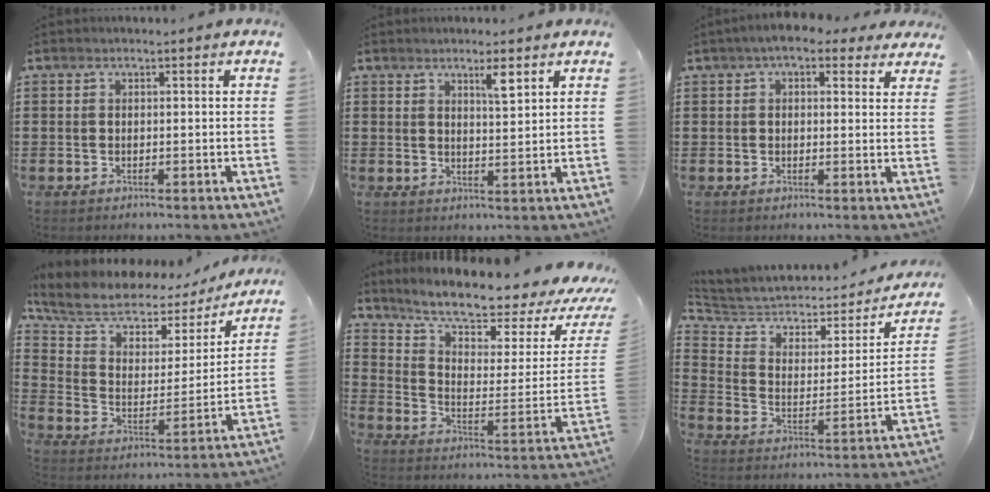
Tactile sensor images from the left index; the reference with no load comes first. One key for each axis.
{"total": 3.3, "fx": 2.3, "fy": 0.5, "fz": 2.4, "tx": -0.036, "ty": -0.005, "tz": 0.035}
{"total": 4.6, "fx": 3.3, "fy": 1.6, "fz": 2.7, "tx": -0.056, "ty": 0.001, "tz": 0.057}
{"total": 7.3, "fx": 5.5, "fy": 3.7, "fz": 3.1, "tx": -0.094, "ty": -0.033, "tz": 0.093}
{"total": 7.3, "fx": 6.2, "fy": 0.8, "fz": 3.7, "tx": -0.087, "ty": -0.054, "tz": 0.102}
{"total": 4.9, "fx": 4.2, "fy": 2.3, "fz": 1.4, "tx": -0.059, "ty": -0.030, "tz": 0.065}